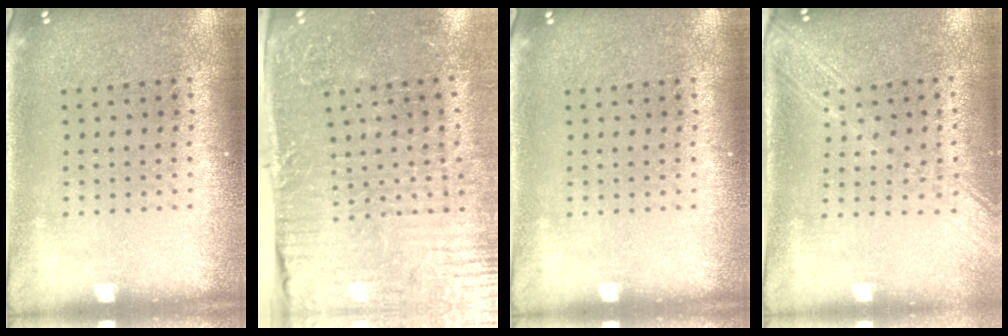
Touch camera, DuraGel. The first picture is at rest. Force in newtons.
{"total": 4.6, "press": 4.3, "slide": 1.6}
{"total": 0.0}
{"total": 2.0, "press": 1.7, "slide": 1.1}